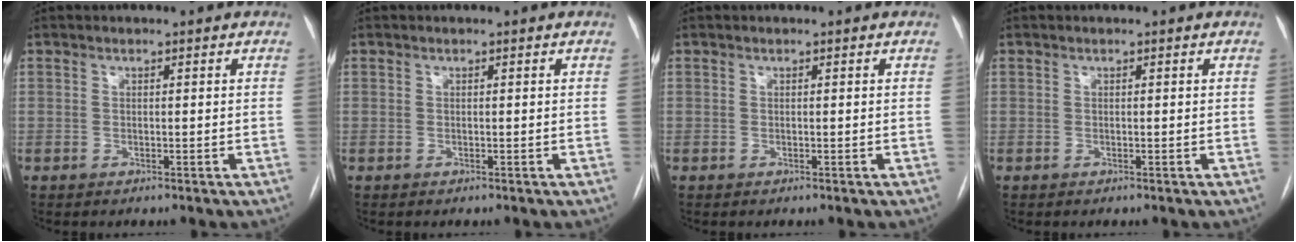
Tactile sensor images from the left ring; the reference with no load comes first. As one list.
[{"total": 0.0}, {"total": 0.0}, {"total": 0.0}]